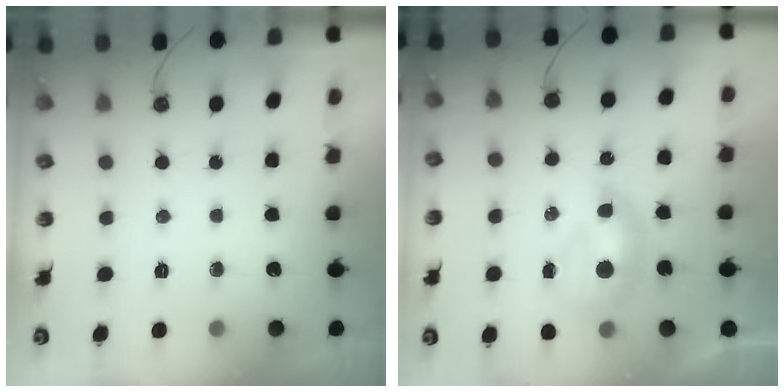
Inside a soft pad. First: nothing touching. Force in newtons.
{"total": 1.6, "press": 1.5, "slide": 0.6}